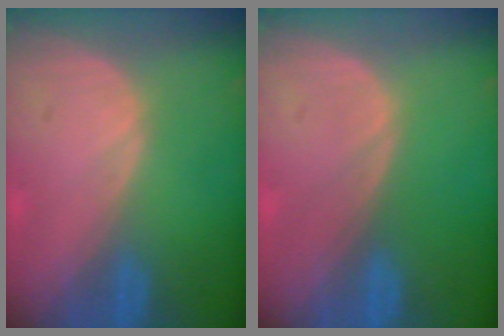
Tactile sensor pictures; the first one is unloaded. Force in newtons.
{"total": 0.0}